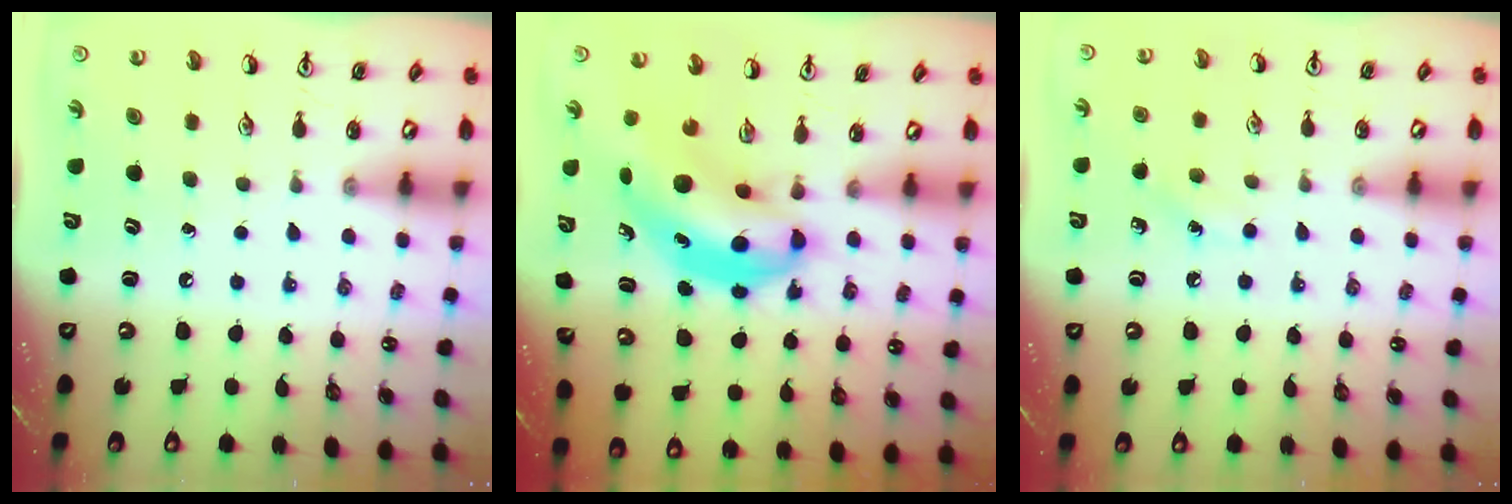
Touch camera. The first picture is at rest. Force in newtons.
{"total": 7.0, "press": 6.7, "slide": 2.1}
{"total": 5.3, "press": 5.1, "slide": 1.5}